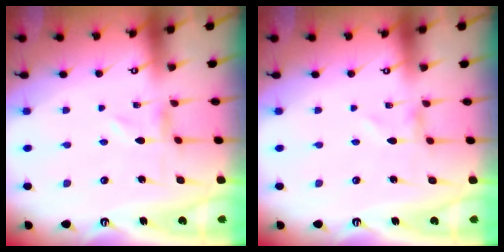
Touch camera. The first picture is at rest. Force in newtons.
{"total": 0.9, "press": 0.9, "slide": 0.1}